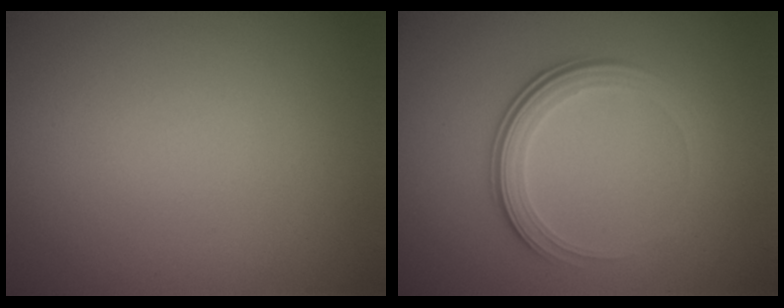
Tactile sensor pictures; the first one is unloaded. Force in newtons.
{"total": 3.7, "press": 2.6, "slide": 2.7}